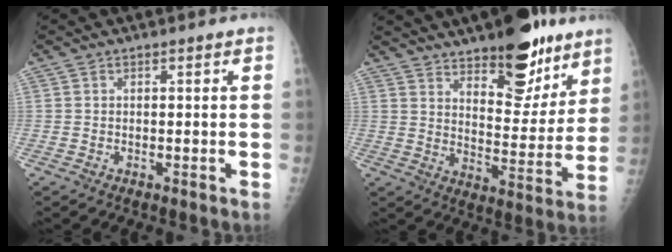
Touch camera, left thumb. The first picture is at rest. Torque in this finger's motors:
{"motor_torque": [2.30, 1.12, 1.09, -1.39, 0.31]}